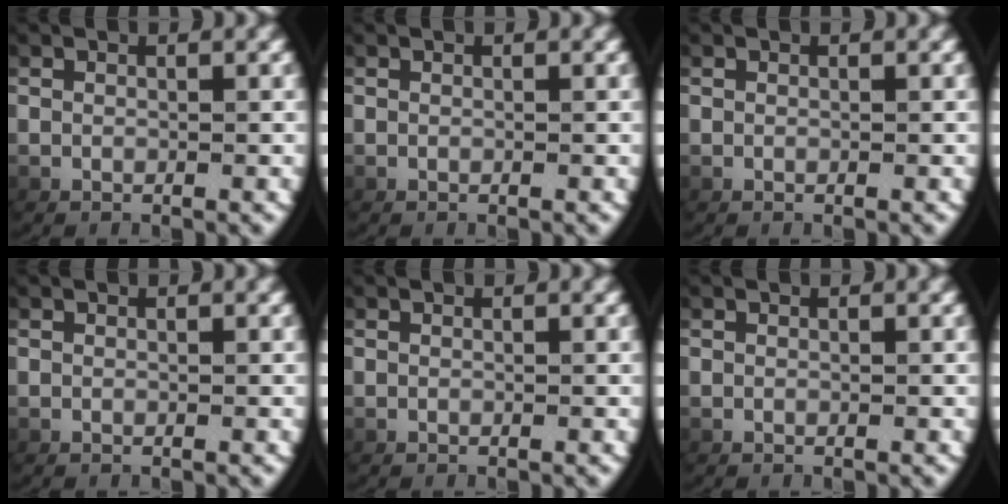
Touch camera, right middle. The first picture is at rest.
{"total": 0.0}
{"total": 0.0}
{"total": 0.0}
{"total": 0.0}
{"total": 0.0}